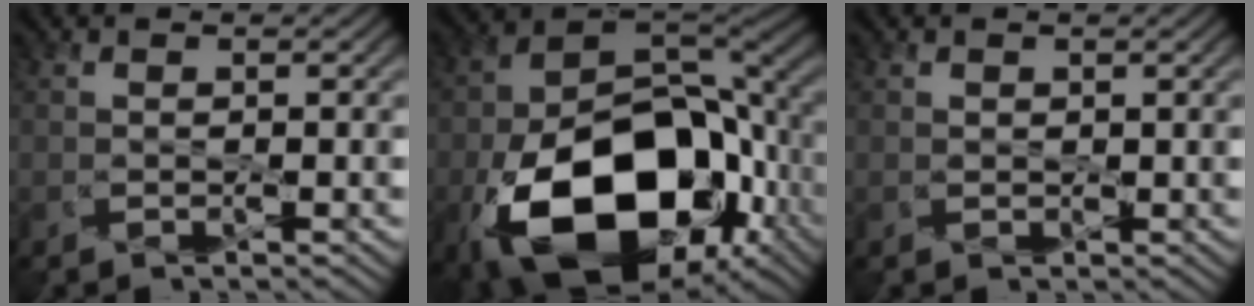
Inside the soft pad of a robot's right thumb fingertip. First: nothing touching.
{"total": 19.0, "force": [-6.3, 12.3, 13.0], "torque": [-0.254, -0.049, -0.083]}
{"total": 0.7, "force": [0.3, 0.6, -0.2], "torque": [0.007, -0.001, 0.006]}